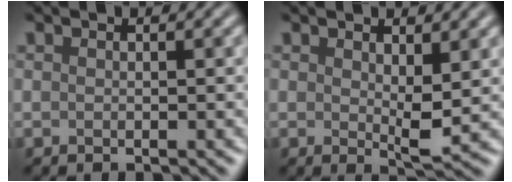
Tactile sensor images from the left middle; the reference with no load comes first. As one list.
[{"total": 2.5, "force": [0.7, 0.5, 2.3], "torque": [-0.043, -0.011, 0.016]}]